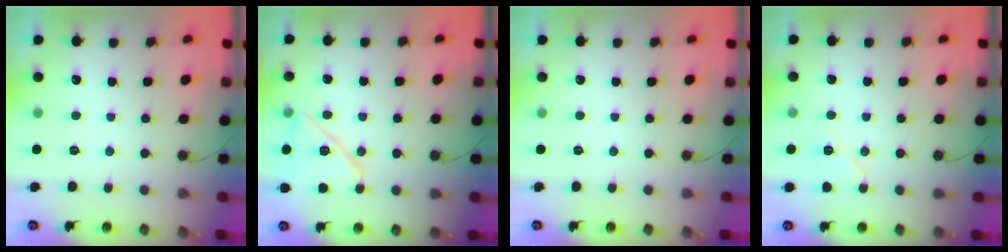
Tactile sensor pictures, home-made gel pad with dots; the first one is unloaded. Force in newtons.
{"total": 13.7, "press": 13.3, "slide": 3.4}
{"total": 0.0}
{"total": 6.0, "press": 6.0, "slide": 0.2}